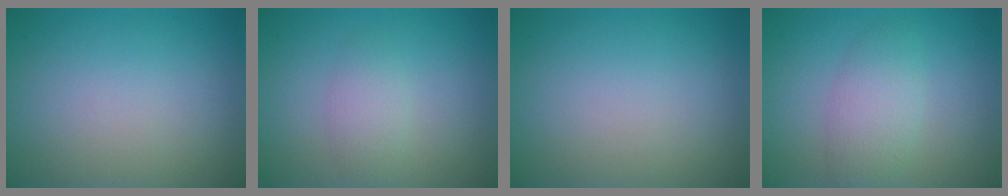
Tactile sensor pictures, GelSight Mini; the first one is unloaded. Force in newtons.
{"total": 1.8, "press": 1.8, "slide": 0.1}
{"total": 0.0}
{"total": 3.2, "press": 3.2, "slide": 0.1}